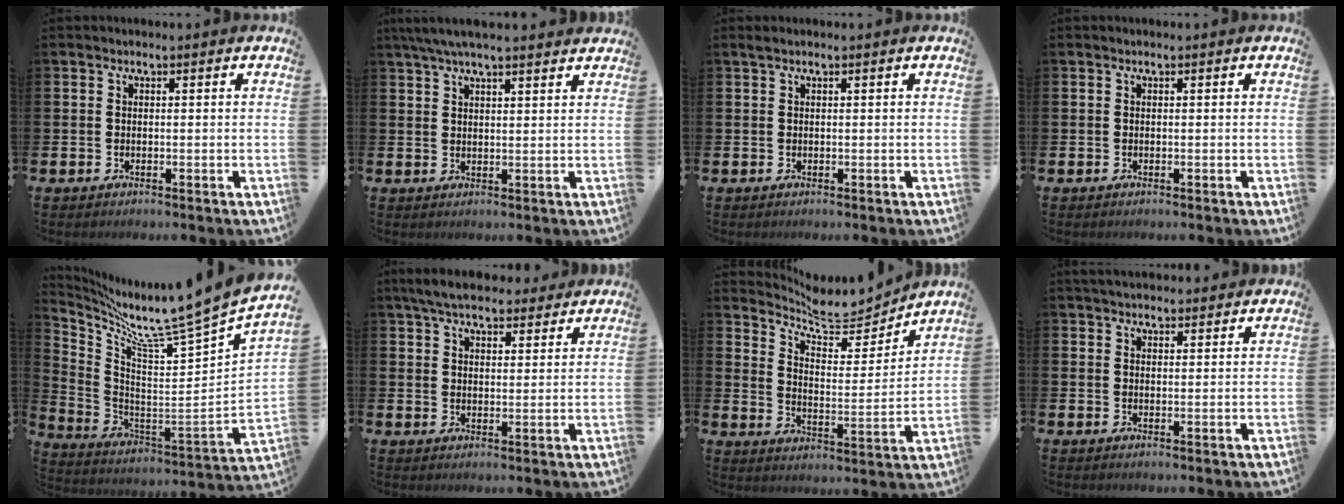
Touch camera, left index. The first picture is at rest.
{"total": 5.2, "force": [4.6, 0.6, 2.2], "torque": [-0.052, -0.008, 0.085]}
{"total": 0.5, "force": [0.3, 0.0, 0.4], "torque": [-0.013, 0.004, 0.006]}
{"total": 0.0}
{"total": 8.0, "force": [7.2, -1.2, 3.2], "torque": [-0.098, -0.083, 0.106]}
{"total": 6.4, "force": [5.9, 1.7, 1.8], "torque": [-0.051, -0.014, 0.109]}
{"total": 7.3, "force": [7.0, 1.6, 1.4], "torque": [-0.061, -0.059, 0.120]}
{"total": 3.0, "force": [2.9, 0.7, 0.5], "torque": [-0.013, -0.008, 0.053]}